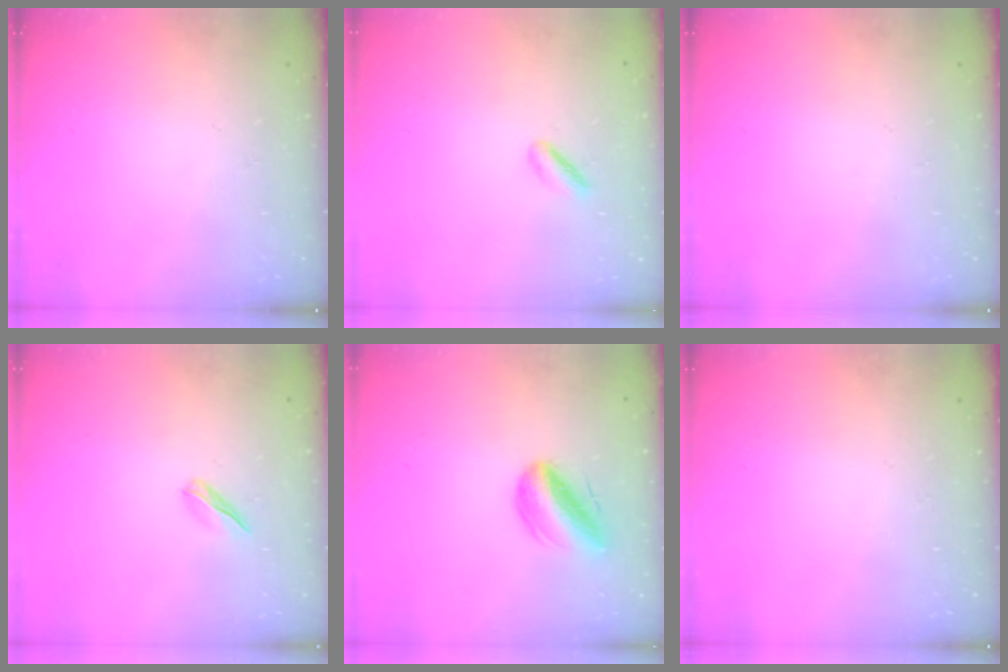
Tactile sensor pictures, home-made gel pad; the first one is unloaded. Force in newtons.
{"total": 1.6, "press": 1.2, "slide": 1.1}
{"total": 0.0}
{"total": 3.5, "press": 3.2, "slide": 1.2}
{"total": 10.7, "press": 10.4, "slide": 2.8}
{"total": 0.0}